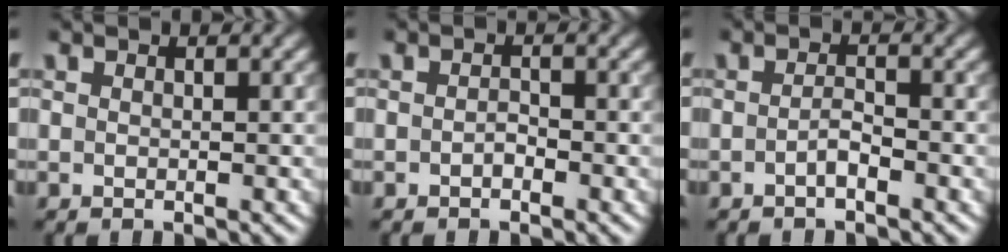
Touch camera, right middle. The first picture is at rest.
{"total": 0.8, "force": [-0.4, 0.5, 0.6], "torque": [-0.011, 0.000, -0.007]}
{"total": 1.3, "force": [-0.8, 0.3, 1.0], "torque": [-0.020, 0.004, -0.015]}